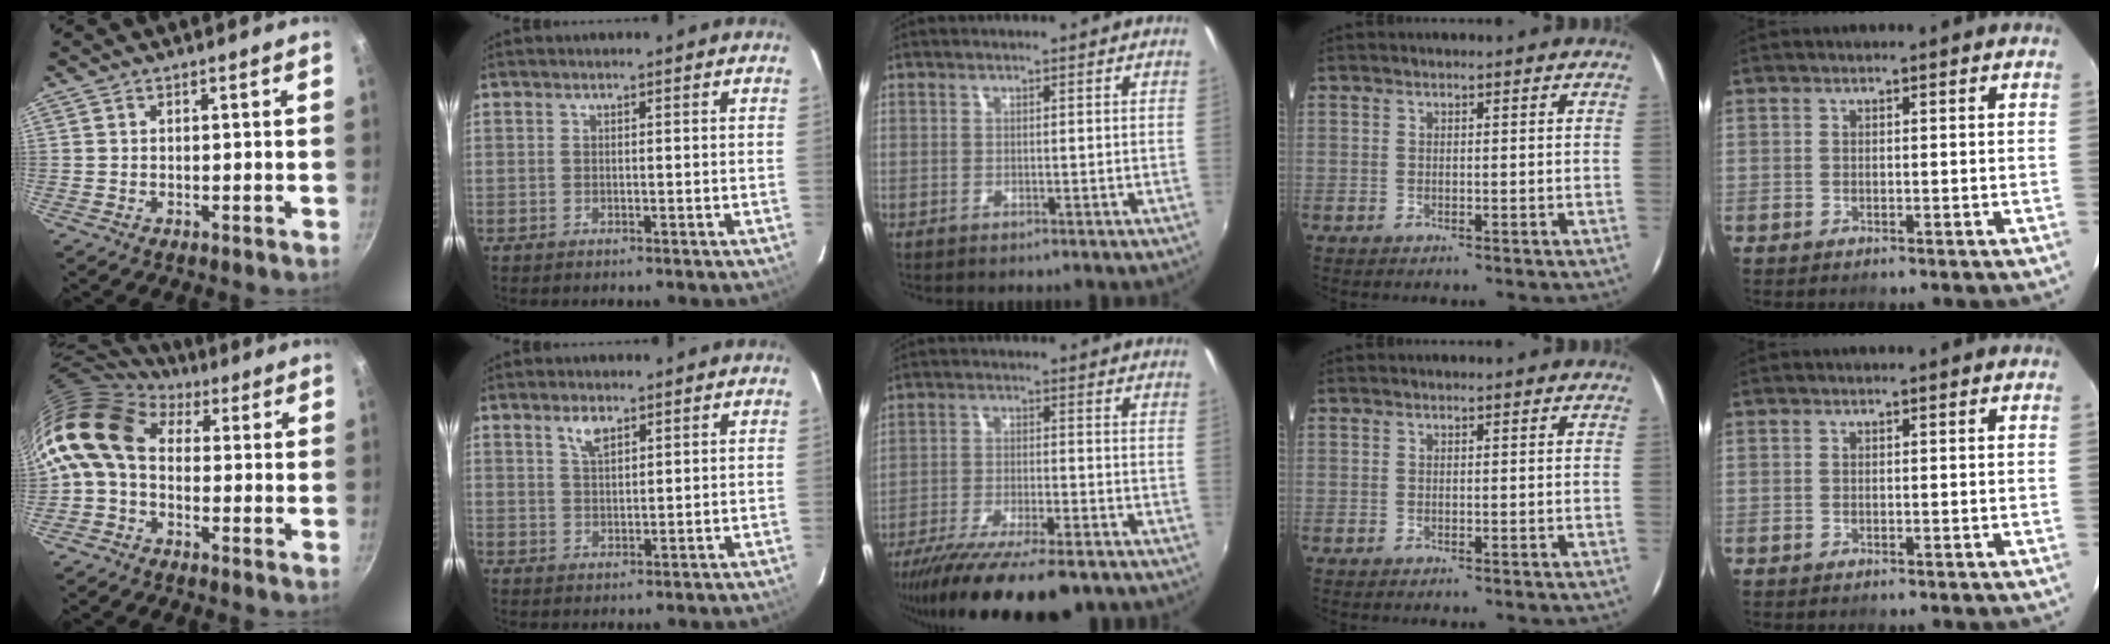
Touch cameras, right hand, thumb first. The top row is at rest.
{"thumb": {"total": 12.8, "force": [1.3, 9.2, 8.9], "torque": [-0.169, 0.024, 0.001]}, "index": {"total": 3.4, "force": [2.1, 1.5, 2.3], "torque": [-0.042, 0.005, 0.040]}, "middle": {"total": 17.7, "force": [-13.7, 4.0, 10.5], "torque": [-0.203, -0.052, -0.217]}}